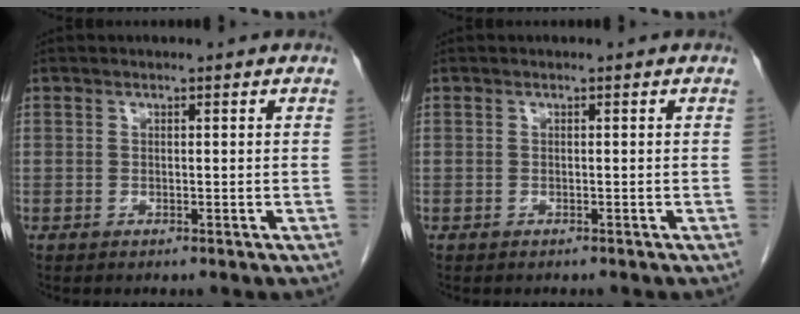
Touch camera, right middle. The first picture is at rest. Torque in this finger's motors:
{"motor_torque": [0.06, -0.02, -0.02, 0.00]}